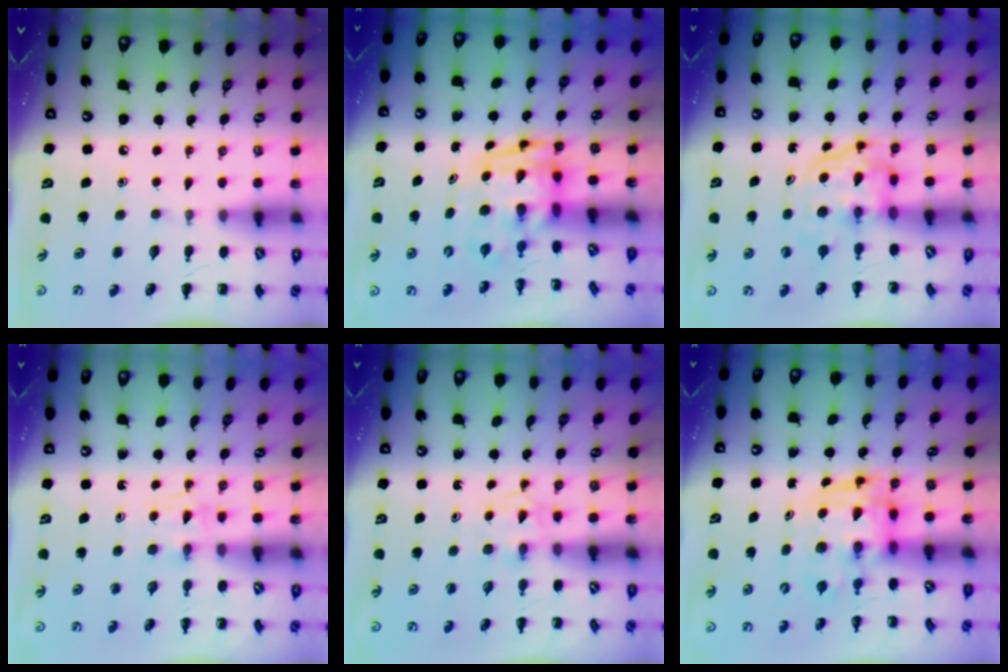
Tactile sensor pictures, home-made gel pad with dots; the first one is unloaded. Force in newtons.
{"total": 3.2, "press": 3.1, "slide": 0.7}
{"total": 3.8, "press": 3.8, "slide": 0.2}
{"total": 2.5, "press": 2.2, "slide": 1.1}
{"total": 2.4, "press": 2.1, "slide": 1.1}
{"total": 3.6, "press": 3.5, "slide": 0.7}